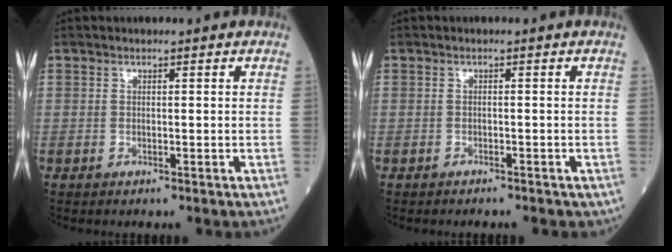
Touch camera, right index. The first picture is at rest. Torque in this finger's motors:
{"motor_torque": [0.47, -0.59, 0.01, 0.01]}